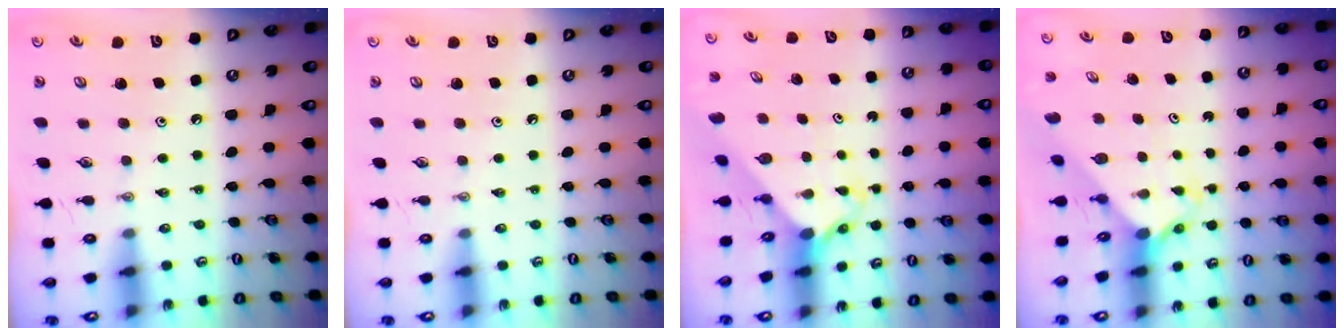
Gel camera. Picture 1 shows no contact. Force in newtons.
{"total": 0.0}
{"total": 2.5, "press": 2.5, "slide": 0.3}
{"total": 2.1, "press": 2.1, "slide": 0.1}